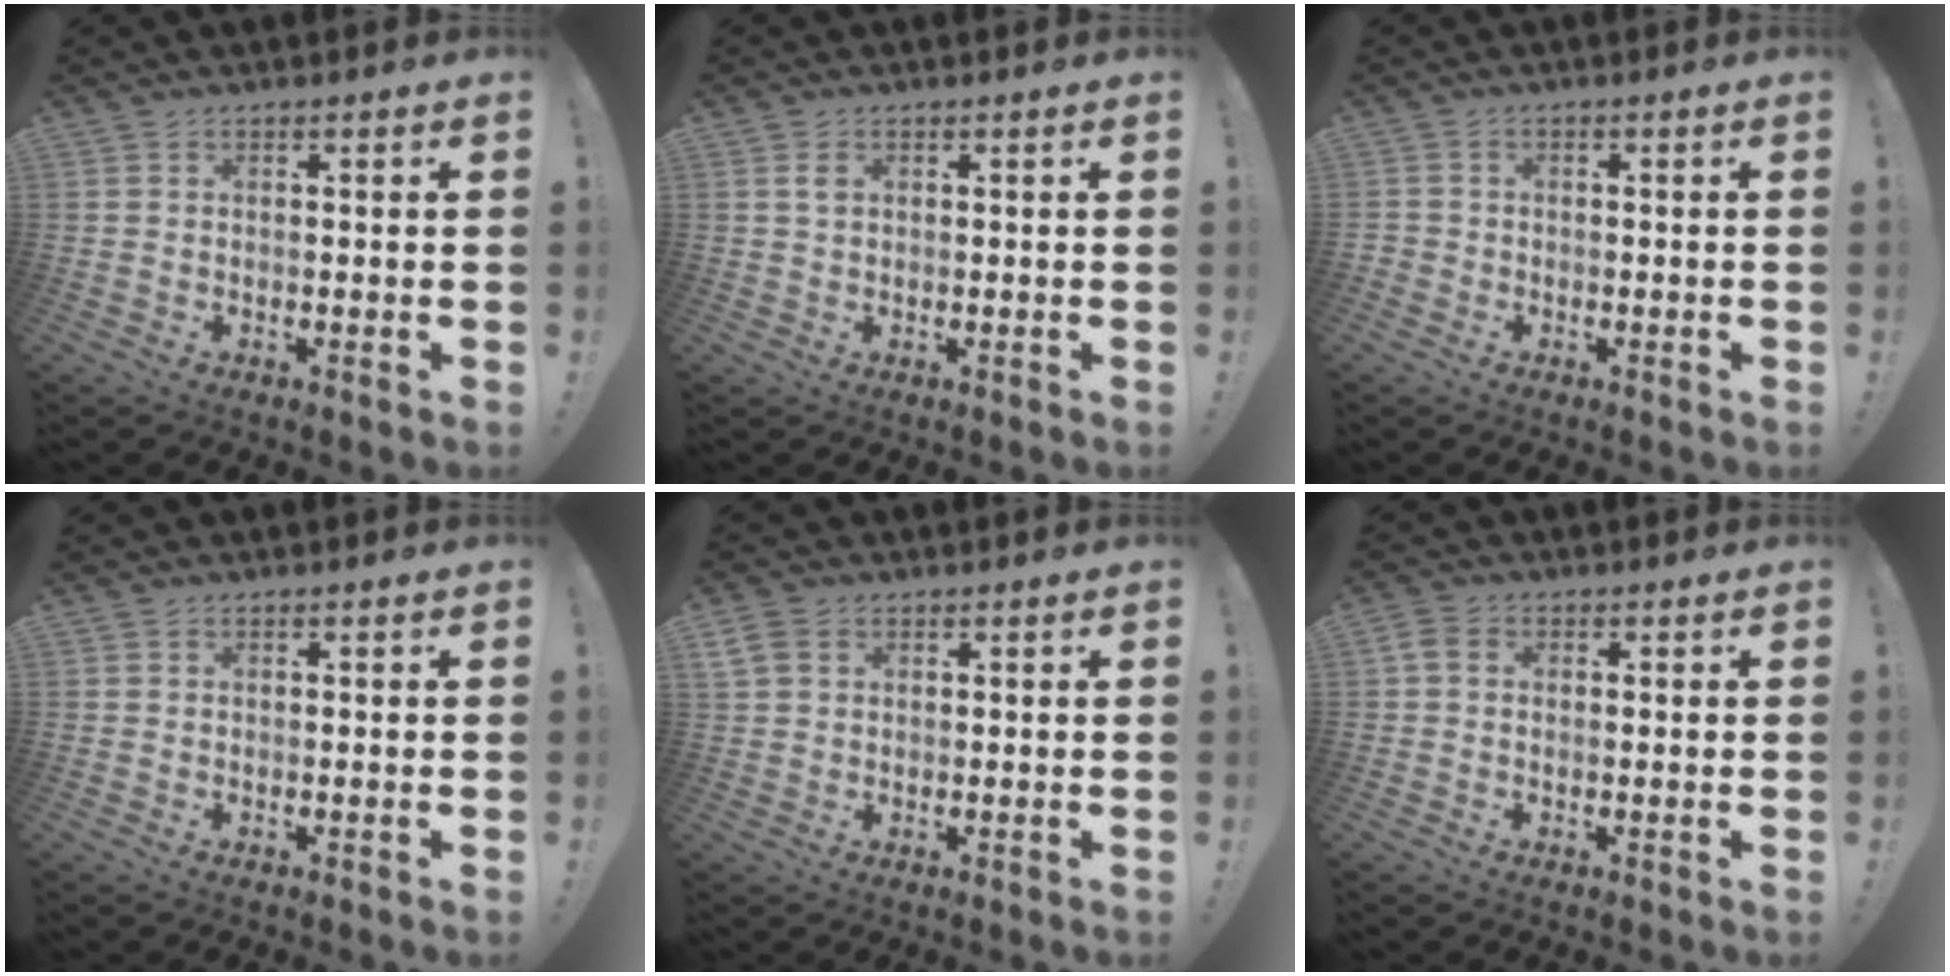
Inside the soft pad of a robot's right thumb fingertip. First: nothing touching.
{"total": 2.0, "force": [0.8, 1.4, 1.2], "torque": [-0.013, -0.001, 0.012]}
{"total": 1.9, "force": [-1.1, 1.4, 0.6], "torque": [-0.013, 0.009, -0.018]}
{"total": 0.0}
{"total": 4.5, "force": [2.0, 3.2, 2.5], "torque": [-0.048, 0.003, 0.043]}
{"total": 3.1, "force": [0.4, 2.2, 2.1], "torque": [-0.049, 0.007, 0.008]}